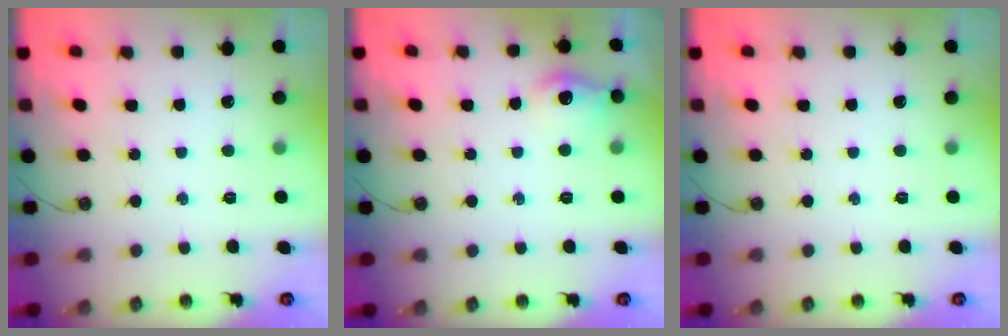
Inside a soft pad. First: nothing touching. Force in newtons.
{"total": 9.8, "press": 9.7, "slide": 1.0}
{"total": 0.0}